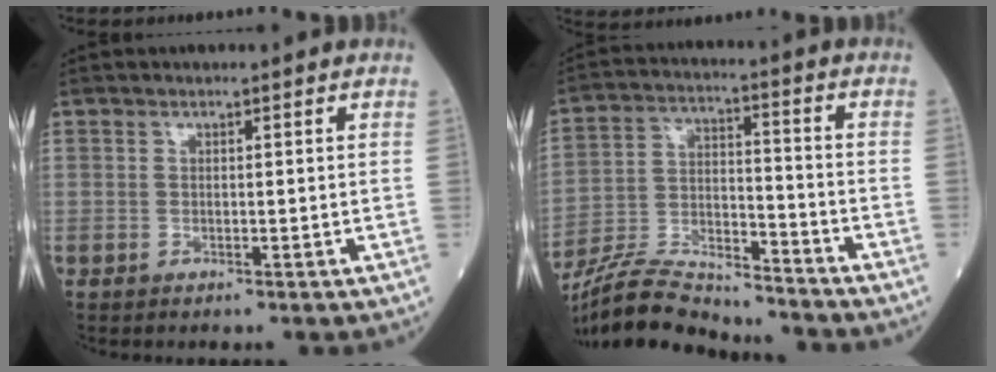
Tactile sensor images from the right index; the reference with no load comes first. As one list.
[{"total": 17.6, "force": [-16.3, 2.7, 6.1], "torque": [-0.136, -0.002, -0.288]}]